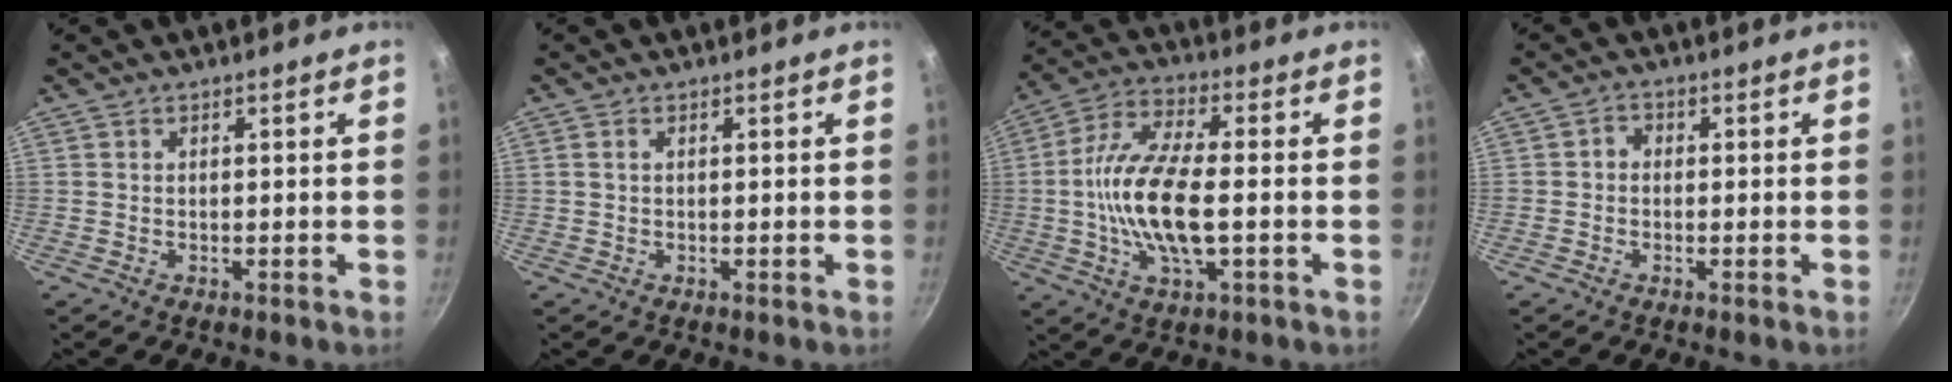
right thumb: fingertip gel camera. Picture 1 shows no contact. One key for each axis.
{"total": 0.7, "fx": 0.2, "fy": 0.4, "fz": 0.6, "tx": -0.010, "ty": 0.002, "tz": 0.002}
{"total": 14.9, "fx": -1.5, "fy": 5.6, "fz": 13.7, "tx": -0.271, "ty": 0.020, "tz": -0.042}
{"total": 1.8, "fx": -0.3, "fy": 1.5, "fz": 0.8, "tx": -0.010, "ty": 0.008, "tz": -0.012}